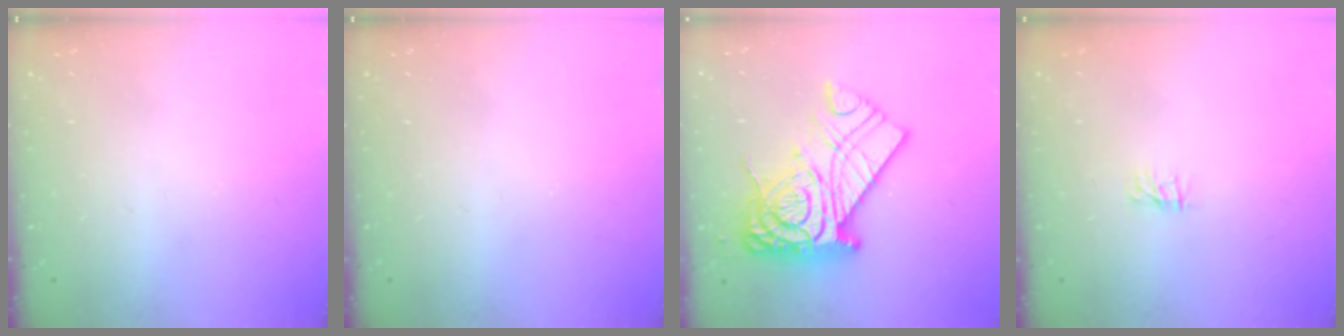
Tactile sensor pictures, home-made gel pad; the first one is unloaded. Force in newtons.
{"total": 0.0}
{"total": 18.8, "press": 18.7, "slide": 1.5}
{"total": 0.0}